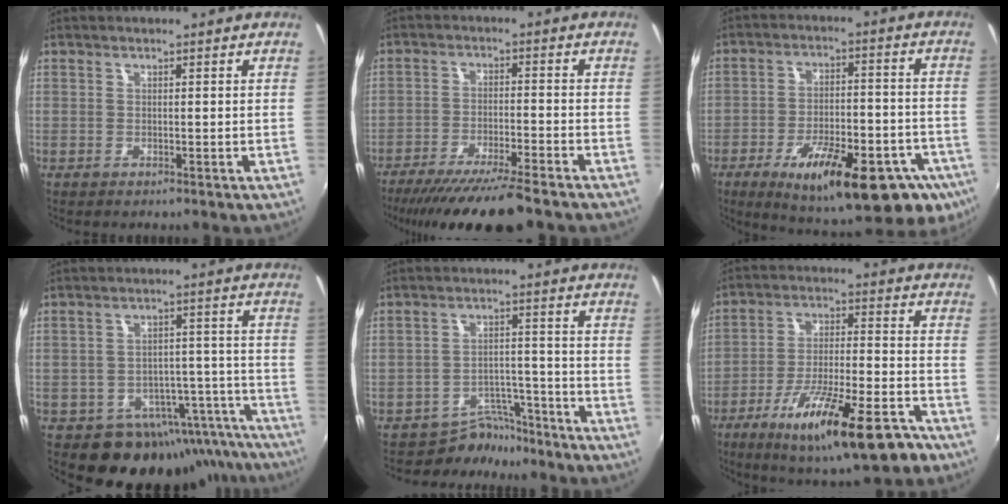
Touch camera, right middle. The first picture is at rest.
{"total": 13.7, "force": [-11.5, 0.8, 7.5], "torque": [-0.147, -0.027, -0.186]}
{"total": 24.7, "force": [-13.3, 8.6, 19.0], "torque": [-0.288, -0.033, -0.176]}
{"total": 18.9, "force": [-15.5, 9.8, 4.5], "torque": [-0.070, 0.052, -0.183]}
{"total": 6.5, "force": [-5.8, 2.9, -0.1], "torque": [-0.001, 0.021, -0.090]}
{"total": 19.2, "force": [-11.5, 4.4, 14.7], "torque": [-0.252, -0.039, -0.181]}